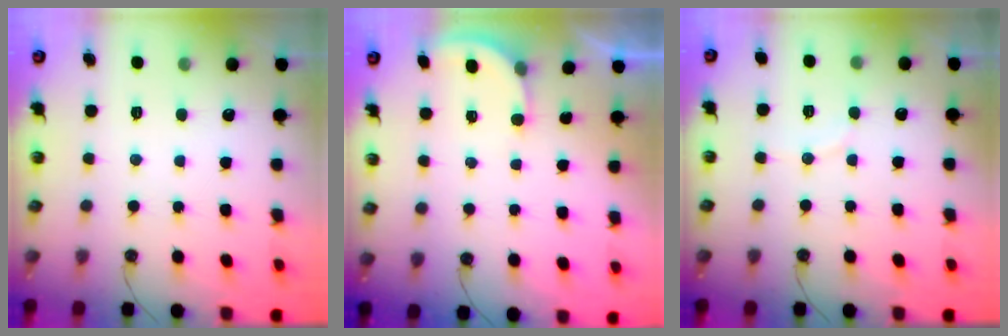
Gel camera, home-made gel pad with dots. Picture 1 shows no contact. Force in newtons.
{"total": 2.4, "press": 2.4, "slide": 0.3}
{"total": 3.8, "press": 3.8, "slide": 0.4}